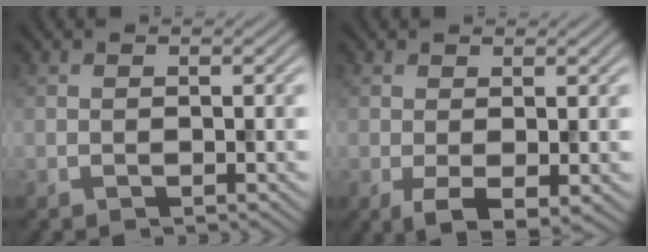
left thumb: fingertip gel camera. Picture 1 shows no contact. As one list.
[{"total": 3.2, "force": [-0.7, 1.3, 2.9], "torque": [-0.058, -0.009, -0.012]}]